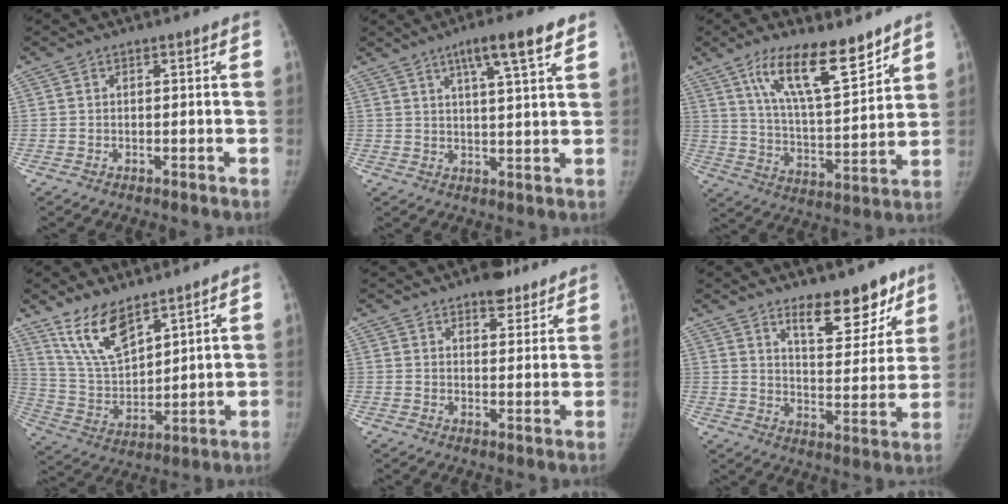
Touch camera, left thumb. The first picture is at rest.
{"total": 9.3, "force": [5.4, 1.1, 7.4], "torque": [-0.111, -0.017, 0.082]}
{"total": 16.0, "force": [10.5, 4.8, 11.0], "torque": [-0.162, -0.062, 0.193]}
{"total": 12.2, "force": [8.6, 4.8, 7.2], "torque": [-0.118, -0.047, 0.184]}
{"total": 6.0, "force": [4.4, 2.9, 2.8], "torque": [-0.011, -0.024, 0.062]}
{"total": 12.9, "force": [9.0, 5.5, 7.5], "torque": [-0.057, -0.062, 0.138]}